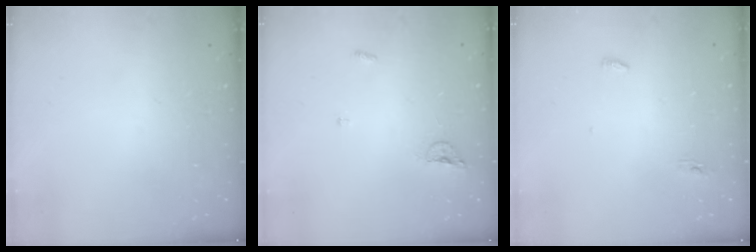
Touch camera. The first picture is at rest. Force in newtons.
{"total": 4.4, "press": 4.3, "slide": 1.0}
{"total": 3.6, "press": 3.5, "slide": 0.9}